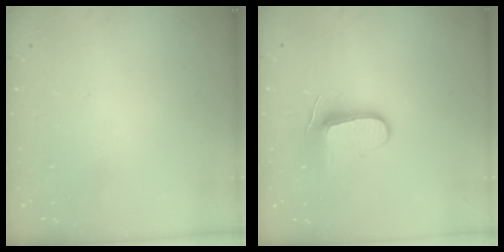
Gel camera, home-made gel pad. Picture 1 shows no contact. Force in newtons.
{"total": 8.9, "press": 8.9, "slide": 0.9}